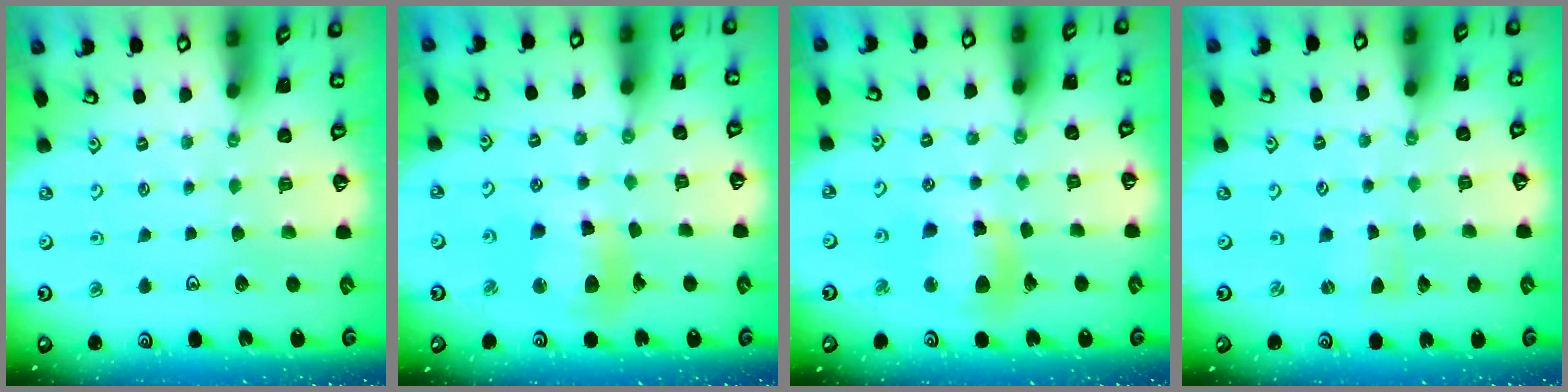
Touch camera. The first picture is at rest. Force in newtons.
{"total": 11.2, "press": 11.2, "slide": 1.3}
{"total": 11.4, "press": 11.3, "slide": 1.5}
{"total": 0.9, "press": 0.9, "slide": 0.0}